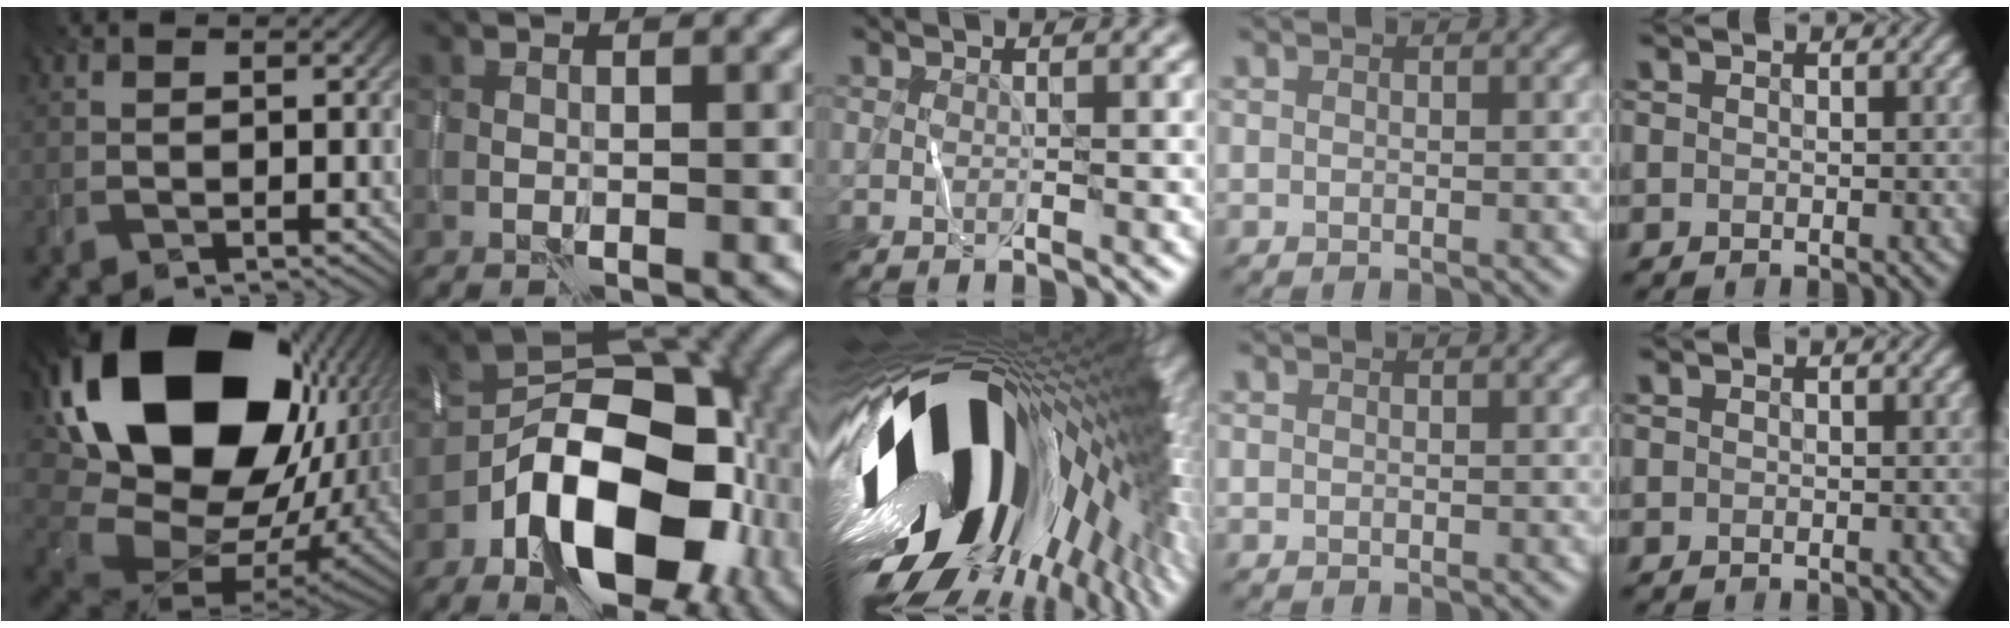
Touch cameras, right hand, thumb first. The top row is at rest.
{"thumb": {"total": 22.4, "force": [6.6, 15.0, 15.3], "torque": [-0.316, -0.053, 0.162]}, "index": {"total": 13.9, "force": [-5.0, 8.2, 10.0], "torque": [-0.147, -0.004, -0.092]}, "middle": {"total": 20.9, "force": [-0.4, 11.1, 17.7], "torque": [-0.323, -0.062, -0.001]}}